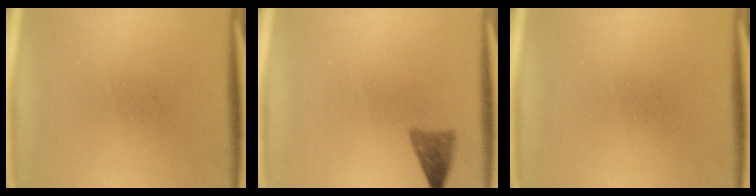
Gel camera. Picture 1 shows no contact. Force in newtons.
{"total": 2.4}
{"total": 0.0}